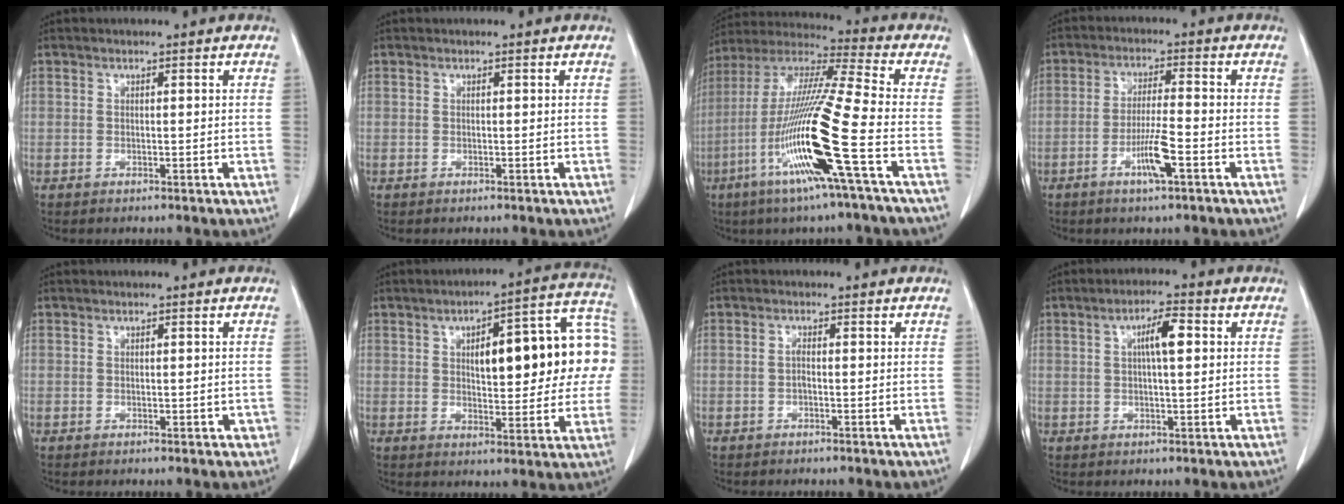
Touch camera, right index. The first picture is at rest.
{"total": 0.0}
{"total": 19.0, "force": [-6.7, -1.1, 17.8], "torque": [-0.368, -0.025, -0.140]}
{"total": 5.9, "force": [-2.7, 0.2, 5.3], "torque": [-0.101, -0.007, -0.051]}
{"total": 1.3, "force": [-0.3, 0.8, 1.0], "torque": [-0.010, 0.005, 0.001]}
{"total": 18.2, "force": [2.7, 5.7, 17.1], "torque": [-0.225, 0.042, 0.038]}
{"total": 0.9, "force": [-0.3, 0.1, 0.8], "torque": [-0.017, 0.002, -0.007]}
{"total": 5.0, "force": [1.2, 0.9, 4.7], "torque": [-0.084, 0.009, 0.019]}